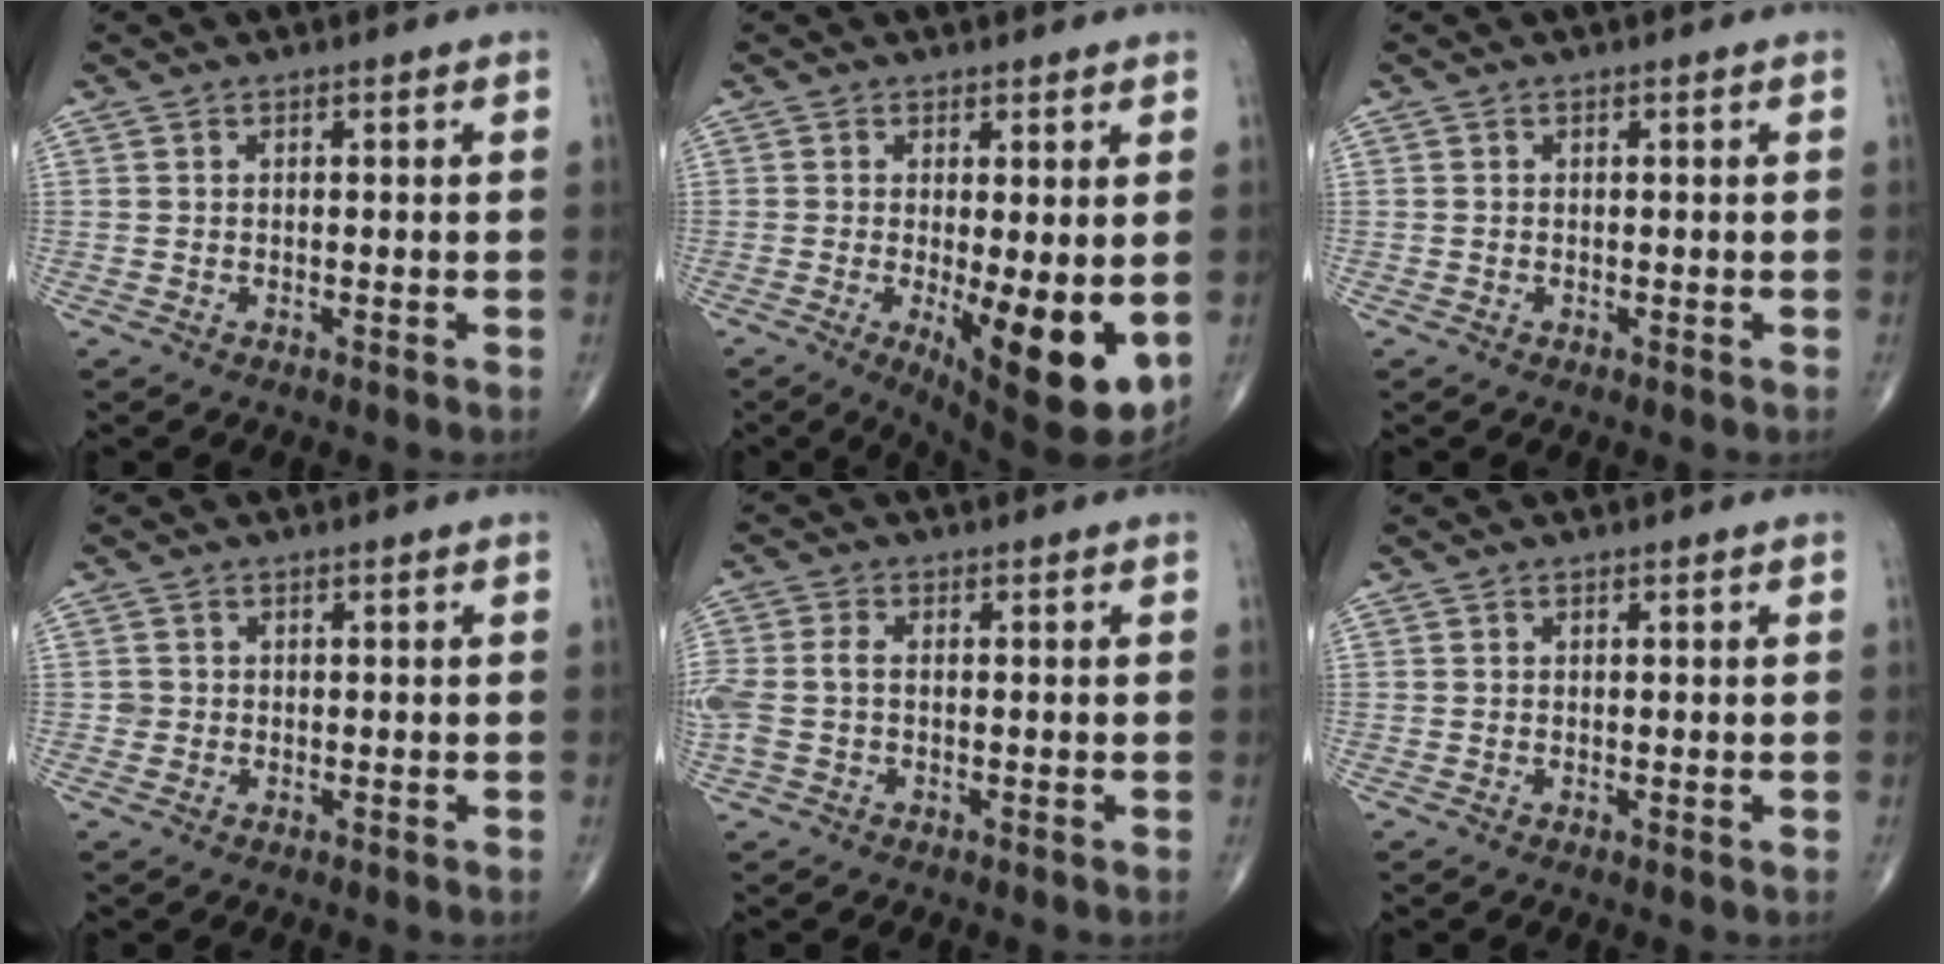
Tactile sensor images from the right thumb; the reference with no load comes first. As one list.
[{"total": 12.1, "force": [-2.2, 3.7, 11.3], "torque": [-0.158, -0.027, -0.021]}, {"total": 0.0}, {"total": 1.0, "force": [-0.1, 1.0, 0.1], "torque": [0.004, 0.004, -0.003]}, {"total": 6.0, "force": [-0.5, 3.8, 4.7], "torque": [-0.135, 0.012, -0.010]}, {"total": 0.0}]